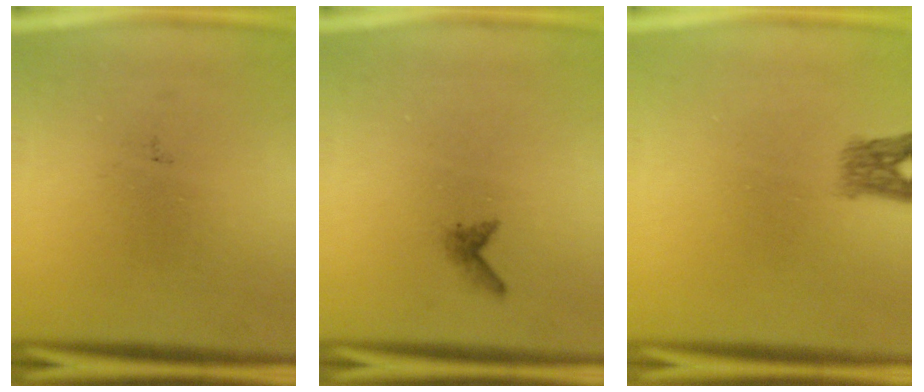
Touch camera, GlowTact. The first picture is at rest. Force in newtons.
{"total": 0.9}
{"total": 2.5}